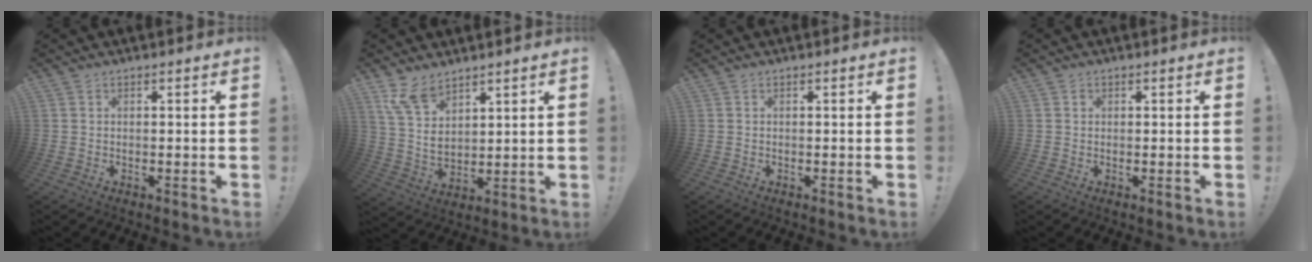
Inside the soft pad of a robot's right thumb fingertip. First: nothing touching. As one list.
[{"total": 10.3, "force": [7.6, 5.5, 4.2], "torque": [-0.091, -0.046, 0.154]}, {"total": 0.0}, {"total": 0.7, "force": [0.3, 0.6, 0.0], "torque": [-0.003, 0.004, 0.006]}]